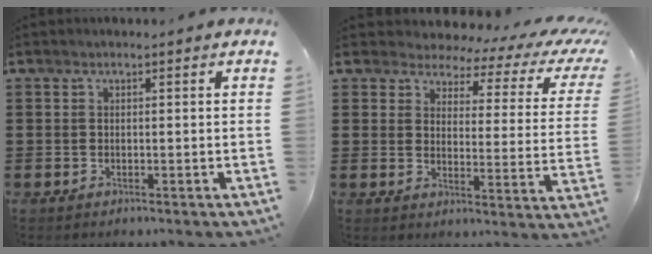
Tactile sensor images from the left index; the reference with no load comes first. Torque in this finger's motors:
{"motor_torque": [2.14, 0.00, 0.63, -0.01]}